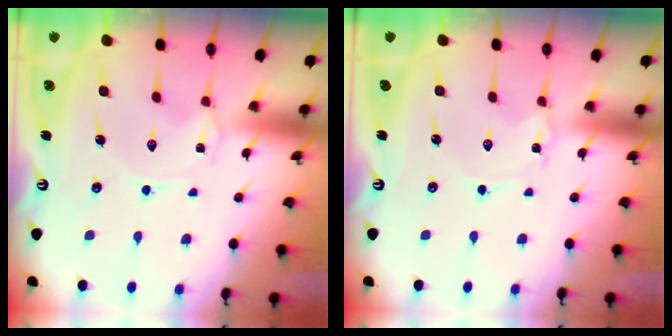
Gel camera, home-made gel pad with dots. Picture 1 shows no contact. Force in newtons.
{"total": 0.7, "press": 0.7, "slide": 0.1}